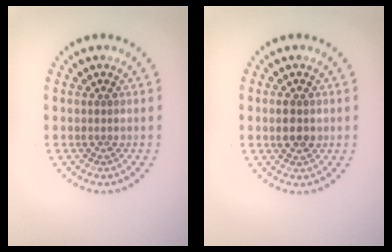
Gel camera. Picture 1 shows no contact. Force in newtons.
{"total": 1.8, "press": 1.8, "slide": 0.1}